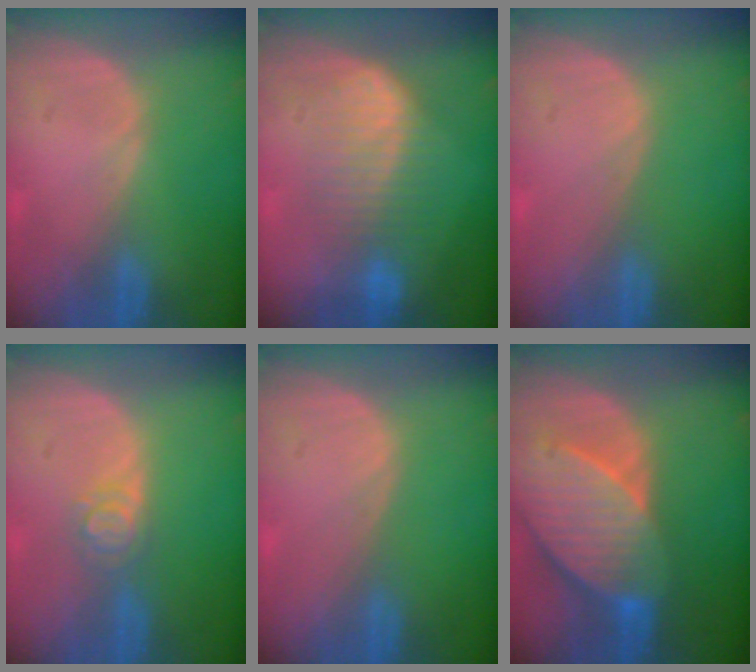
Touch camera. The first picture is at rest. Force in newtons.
{"total": 6.9, "press": 6.8, "slide": 1.1}
{"total": 0.0}
{"total": 2.9, "press": 2.9, "slide": 0.3}
{"total": 0.0}
{"total": 10.4, "press": 9.1, "slide": 5.0}